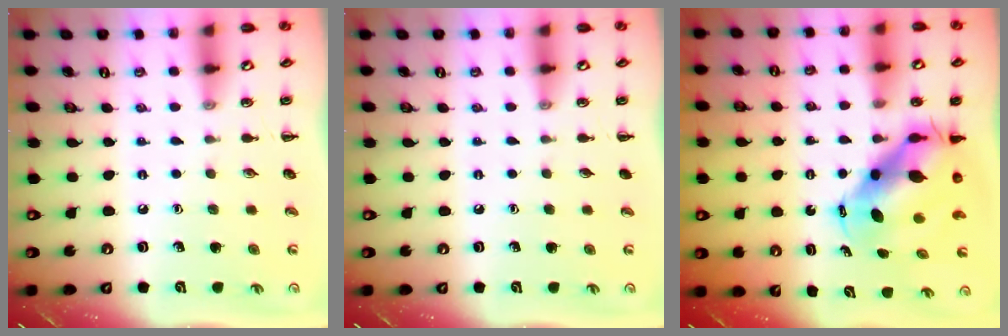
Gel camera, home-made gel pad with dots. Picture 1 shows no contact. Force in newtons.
{"total": 0.0}
{"total": 10.3, "press": 10.1, "slide": 2.1}